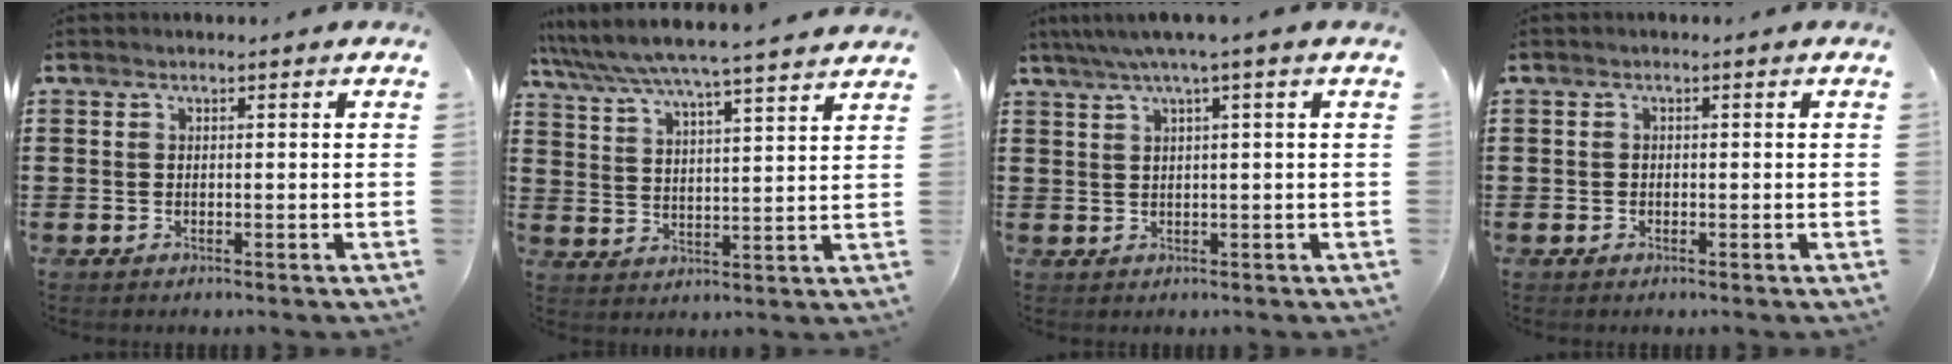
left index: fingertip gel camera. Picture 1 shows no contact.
{"total": 5.8, "force": [5.5, -0.5, 1.9], "torque": [-0.060, -0.037, 0.091]}
{"total": 2.7, "force": [1.1, -0.4, 2.5], "torque": [-0.048, -0.004, 0.017]}
{"total": 0.7, "force": [-0.3, 0.6, 0.2], "torque": [-0.005, 0.002, -0.007]}